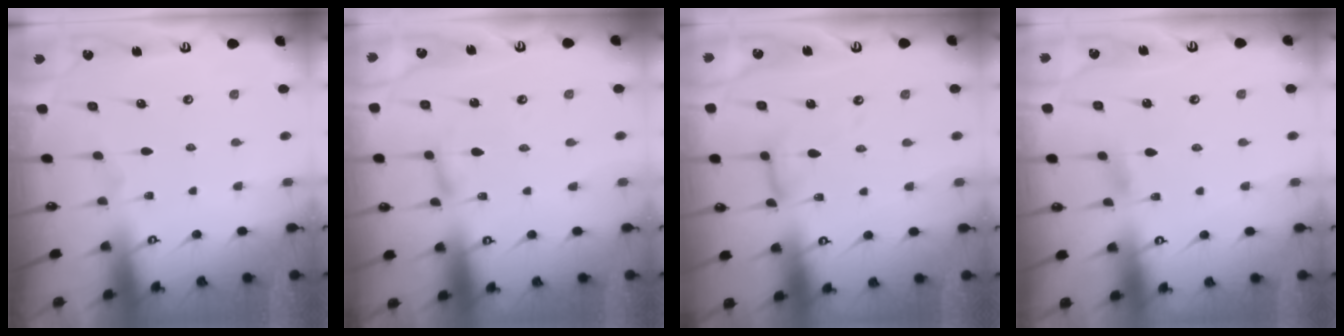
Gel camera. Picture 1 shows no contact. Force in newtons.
{"total": 2.4, "press": 2.4, "slide": 0.1}
{"total": 7.5, "press": 7.5, "slide": 0.6}
{"total": 2.6, "press": 2.6, "slide": 0.3}